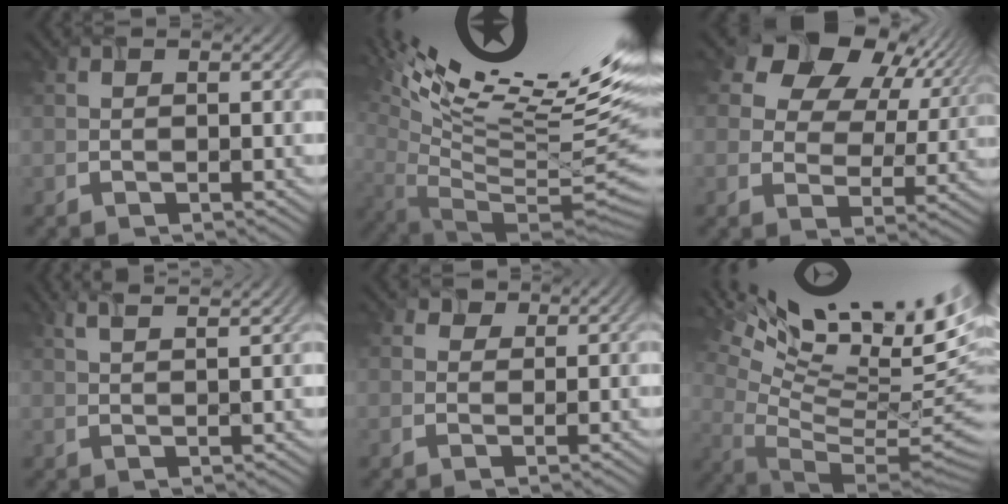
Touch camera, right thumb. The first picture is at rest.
{"total": 17.0, "force": [8.5, 3.6, 14.3], "torque": [-0.204, 0.020, 0.142]}
{"total": 14.2, "force": [6.7, 9.5, 8.1], "torque": [-0.150, 0.022, 0.108]}
{"total": 3.7, "force": [2.7, 0.6, 2.4], "torque": [-0.040, 0.007, 0.044]}
{"total": 1.8, "force": [1.0, 1.4, 0.5], "torque": [-0.010, -0.001, 0.023]}
{"total": 17.7, "force": [9.1, 5.2, 14.3], "torque": [-0.213, 0.016, 0.157]}